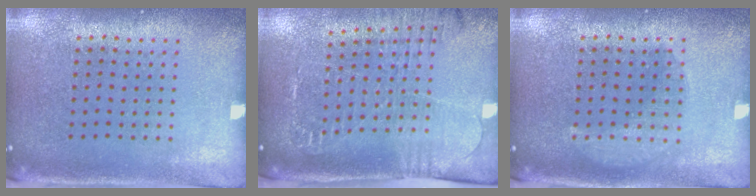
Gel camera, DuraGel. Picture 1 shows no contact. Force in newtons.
{"total": 1.9, "press": 1.9, "slide": 0.4}
{"total": 1.8, "press": 1.8, "slide": 0.2}